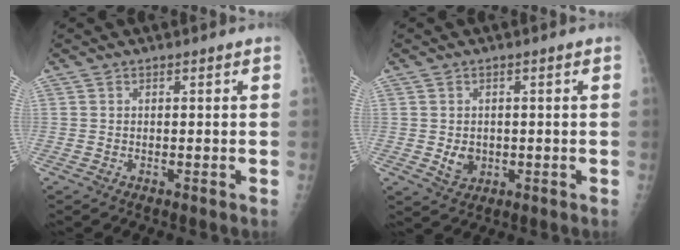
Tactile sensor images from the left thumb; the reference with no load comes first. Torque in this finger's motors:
{"motor_torque": [-0.17, 0.14, 0.08, 0.04, 0.00]}